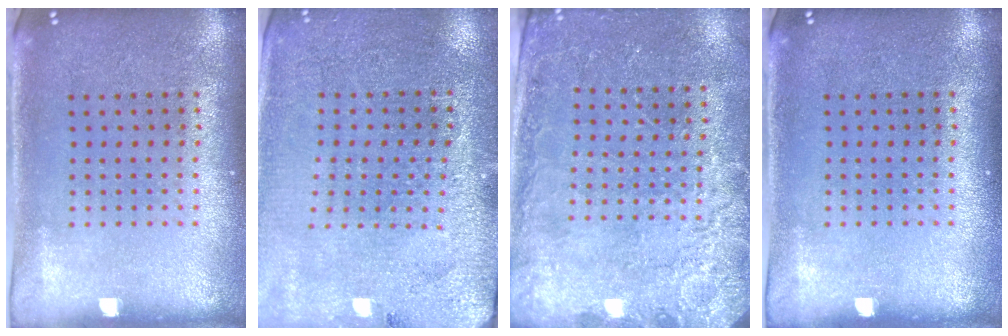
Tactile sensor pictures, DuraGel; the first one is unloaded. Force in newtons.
{"total": 2.8, "press": 2.8, "slide": 0.3}
{"total": 2.5, "press": 2.4, "slide": 0.5}
{"total": 0.0}